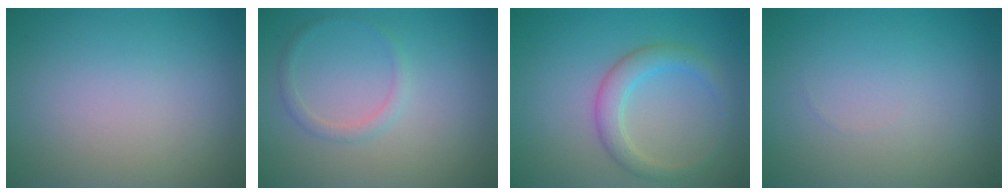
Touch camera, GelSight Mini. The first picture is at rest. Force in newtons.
{"total": 1.1, "press": 1.1, "slide": 0.1}
{"total": 2.8, "press": 2.8, "slide": 0.2}
{"total": 0.0}